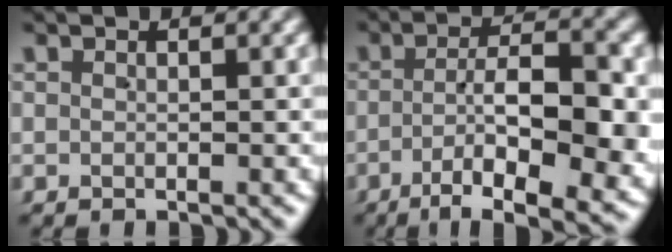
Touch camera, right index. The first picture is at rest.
{"total": 10.8, "force": [-5.5, 3.3, 8.6], "torque": [-0.115, -0.027, -0.069]}